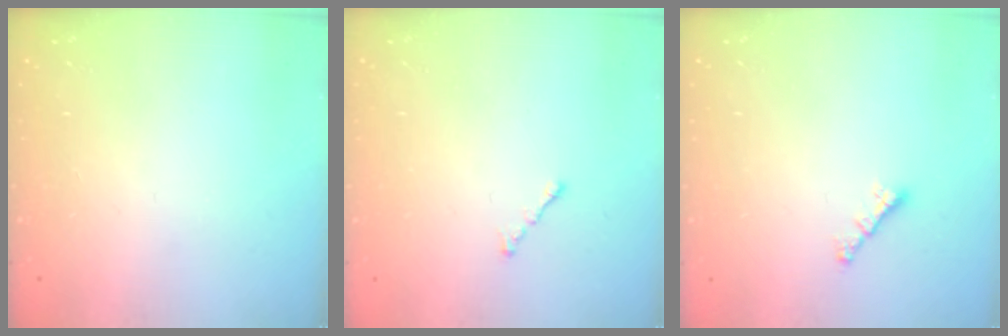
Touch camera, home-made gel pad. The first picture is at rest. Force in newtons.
{"total": 0.6, "press": 0.5, "slide": 0.4}
{"total": 0.8, "press": 0.7, "slide": 0.4}